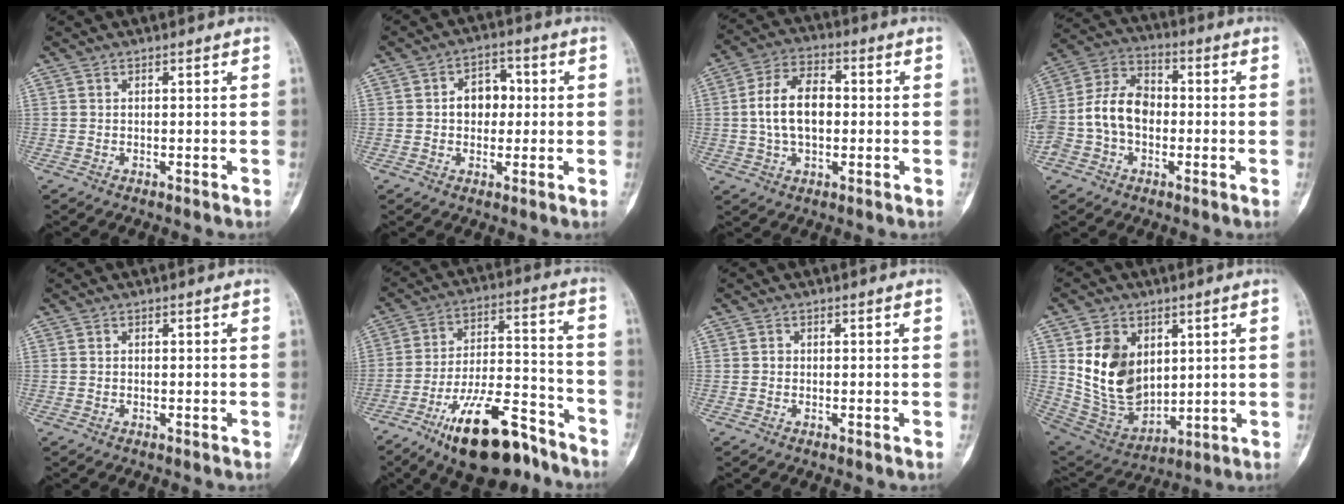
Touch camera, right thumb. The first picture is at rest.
{"total": 6.7, "force": [0.4, 5.0, 4.4], "torque": [-0.034, 0.014, 0.001]}
{"total": 10.8, "force": [0.2, 6.6, 8.5], "torque": [-0.148, 0.020, -0.002]}
{"total": 12.8, "force": [-1.7, 9.3, 8.7], "torque": [-0.160, 0.043, -0.041]}
{"total": 0.0}
{"total": 19.4, "force": [-12.7, 7.2, 12.8], "torque": [-0.208, 0.083, -0.210]}
{"total": 0.7, "force": [-0.1, 0.6, 0.2], "torque": [0.000, 0.003, -0.002]}
{"total": 15.5, "force": [3.6, 11.2, 10.0], "torque": [-0.136, -0.027, 0.091]}